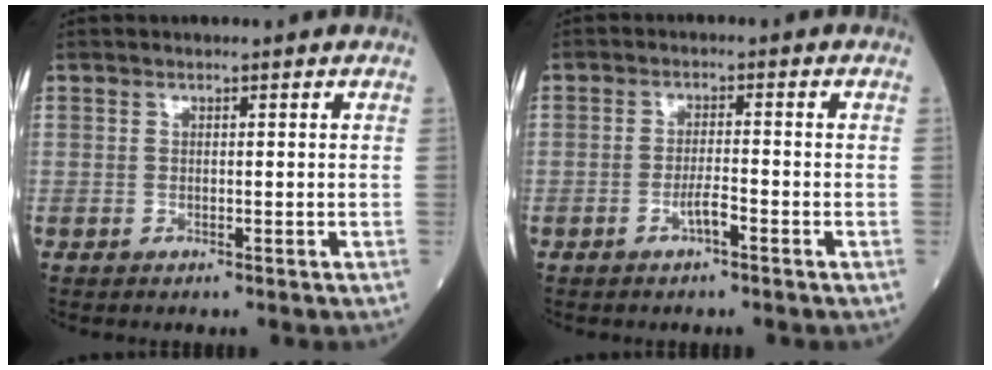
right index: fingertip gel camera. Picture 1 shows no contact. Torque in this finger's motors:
{"motor_torque": [0.31, -0.22, 0.05, 0.04]}